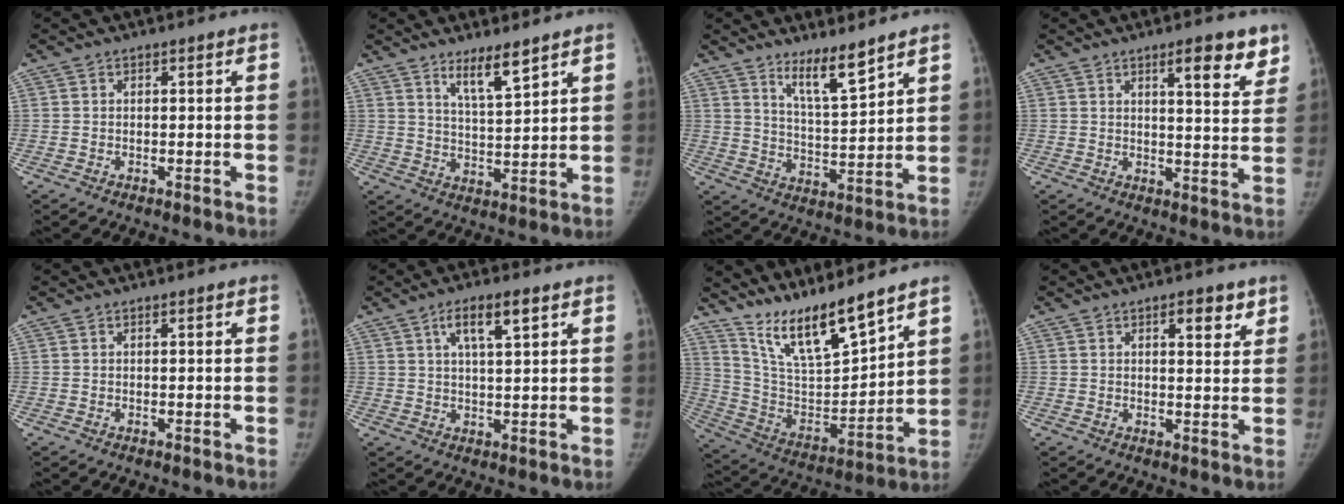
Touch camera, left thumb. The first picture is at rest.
{"total": 6.7, "force": [4.9, 0.9, 4.5], "torque": [-0.071, -0.043, 0.090]}
{"total": 8.2, "force": [6.3, 1.0, 5.2], "torque": [-0.083, -0.062, 0.119]}
{"total": 8.9, "force": [5.7, 2.2, 6.4], "torque": [-0.063, -0.033, 0.079]}
{"total": 0.0}
{"total": 6.5, "force": [3.2, 1.7, 5.4], "torque": [-0.089, -0.007, 0.057]}
{"total": 15.5, "force": [12.8, 2.4, 8.4], "torque": [-0.127, -0.079, 0.252]}
{"total": 5.0, "force": [2.9, 2.0, 3.5], "torque": [-0.032, -0.015, 0.040]}